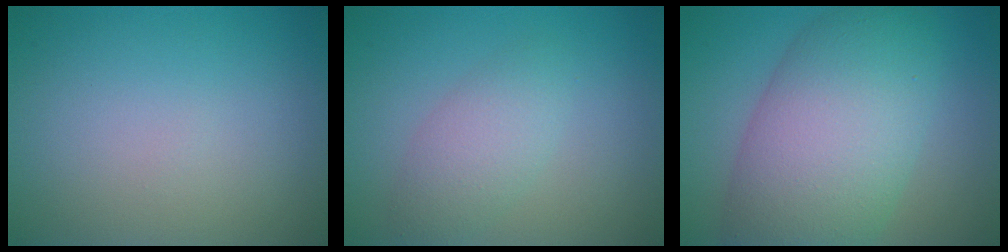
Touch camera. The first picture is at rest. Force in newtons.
{"total": 3.0, "press": 3.0, "slide": 0.0}
{"total": 10.8, "press": 10.8, "slide": 0.4}